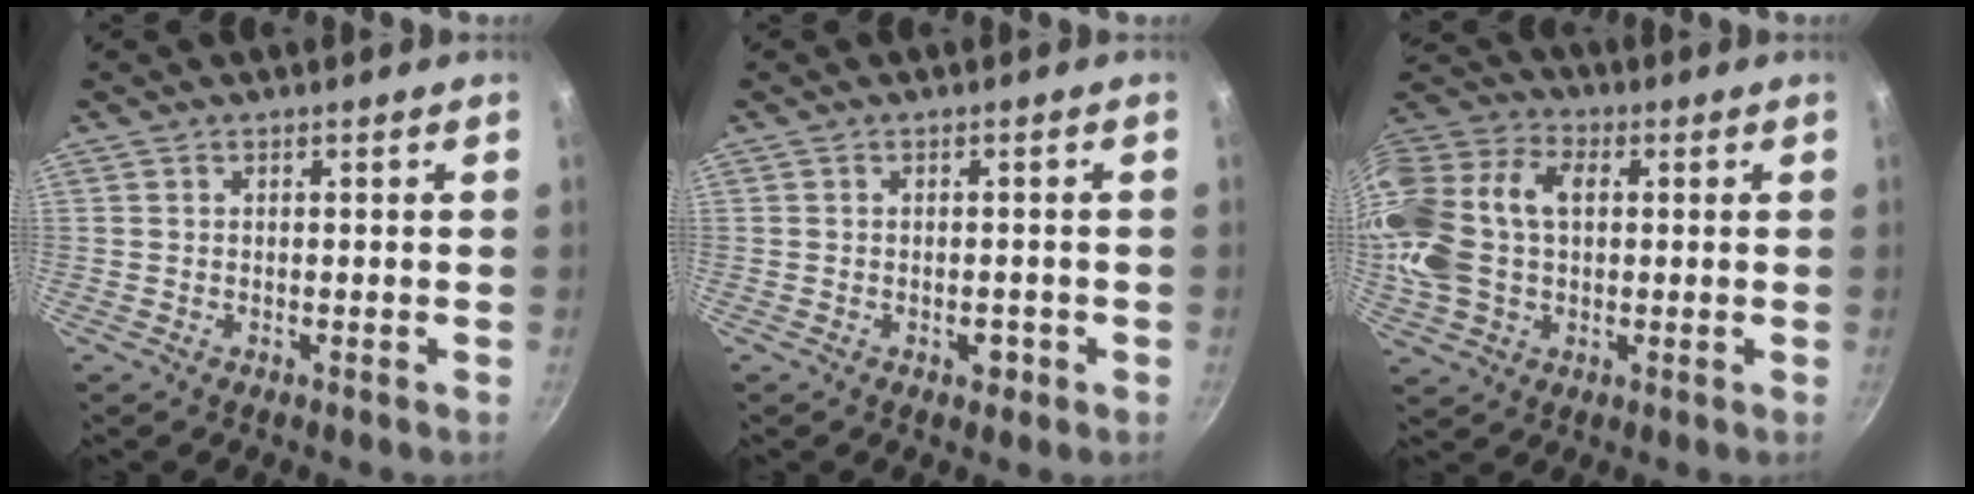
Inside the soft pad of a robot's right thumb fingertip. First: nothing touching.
{"total": 2.1, "force": [-0.9, 1.3, 1.4], "torque": [-0.011, 0.010, -0.009]}
{"total": 21.2, "force": [1.9, 14.7, 15.2], "torque": [-0.318, 0.041, 0.025]}